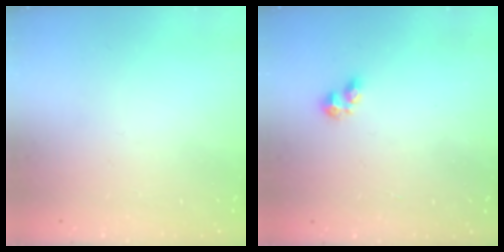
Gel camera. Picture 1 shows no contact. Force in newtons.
{"total": 2.3, "press": 2.2, "slide": 0.6}